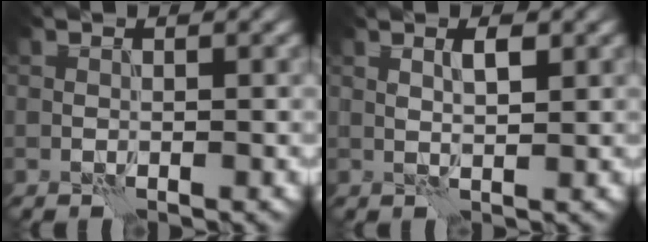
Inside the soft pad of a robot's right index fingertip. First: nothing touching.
{"total": 1.7, "force": [0.8, 0.4, 1.5], "torque": [-0.028, 0.000, 0.013]}